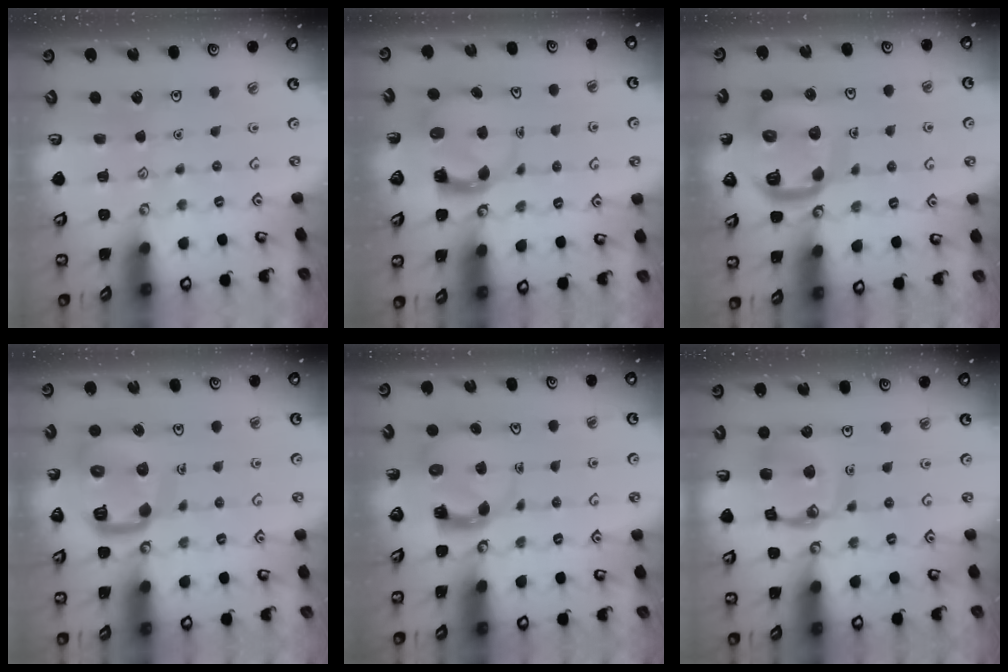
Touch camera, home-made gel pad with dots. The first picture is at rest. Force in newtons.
{"total": 3.8, "press": 3.7, "slide": 0.5}
{"total": 13.8, "press": 13.7, "slide": 1.6}
{"total": 14.0, "press": 13.9, "slide": 1.5}
{"total": 3.9, "press": 3.9, "slide": 0.4}
{"total": 13.4, "press": 13.4, "slide": 1.3}